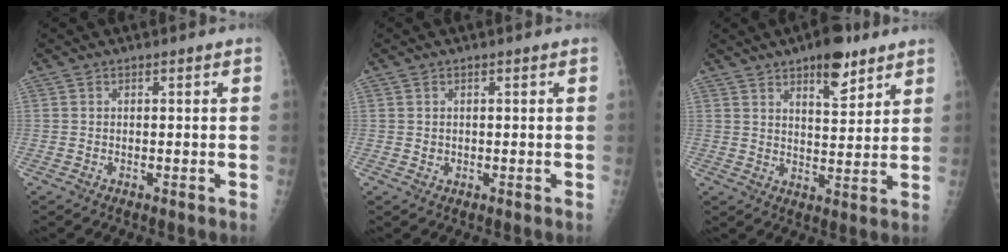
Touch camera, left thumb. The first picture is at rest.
{"total": 0.9, "force": [0.2, 0.7, 0.4], "torque": [-0.001, 0.000, 0.005]}
{"total": 9.2, "force": [5.9, 3.6, 6.1], "torque": [-0.072, -0.035, 0.088]}